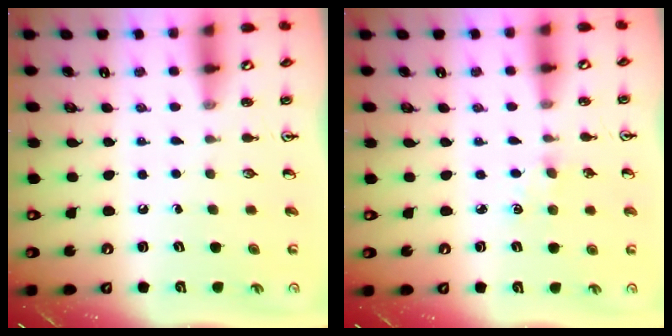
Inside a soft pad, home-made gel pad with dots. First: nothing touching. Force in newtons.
{"total": 2.9, "press": 2.9, "slide": 0.3}